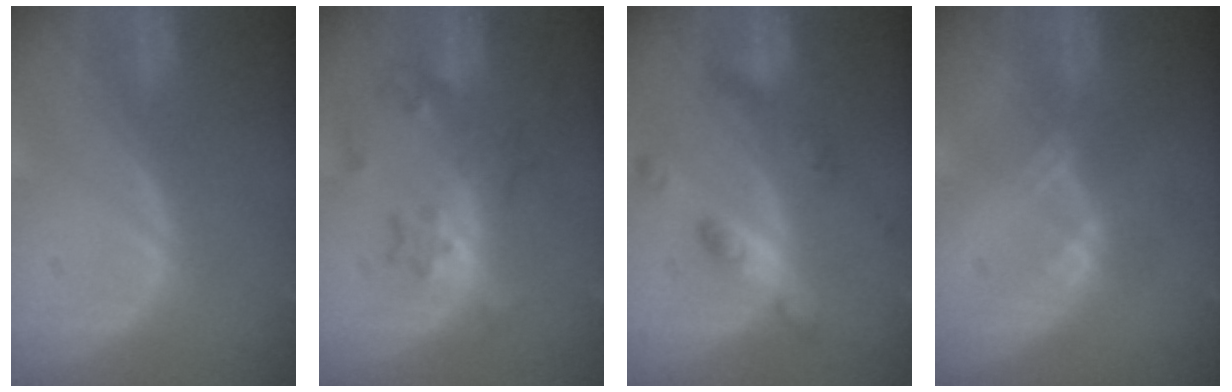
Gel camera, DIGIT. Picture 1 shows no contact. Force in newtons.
{"total": 7.0, "press": 6.2, "slide": 3.2}
{"total": 6.0, "press": 6.0, "slide": 0.4}
{"total": 1.5, "press": 1.4, "slide": 0.2}